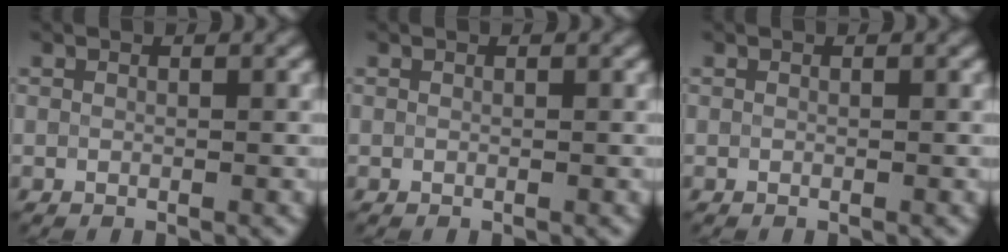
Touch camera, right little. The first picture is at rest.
{"total": 0.0}
{"total": 0.0}